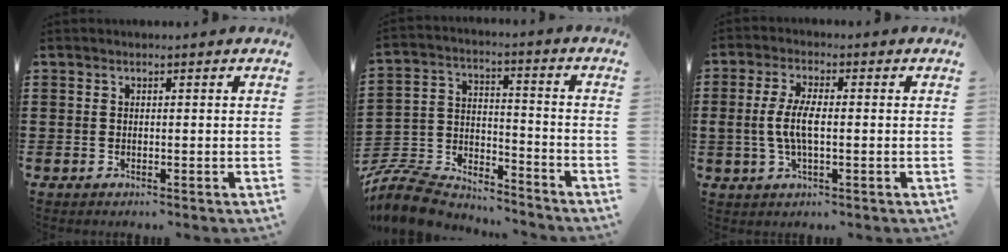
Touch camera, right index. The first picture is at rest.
{"total": 8.9, "force": [-8.4, 2.4, 1.9], "torque": [-0.057, 0.011, -0.171]}
{"total": 5.5, "force": [-0.6, 2.0, 5.1], "torque": [-0.119, -0.005, -0.019]}